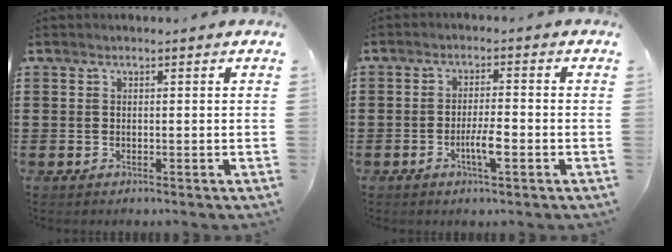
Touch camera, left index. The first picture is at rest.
{"total": 4.2, "force": [-1.6, 0.9, 3.7], "torque": [-0.070, 0.004, -0.031]}